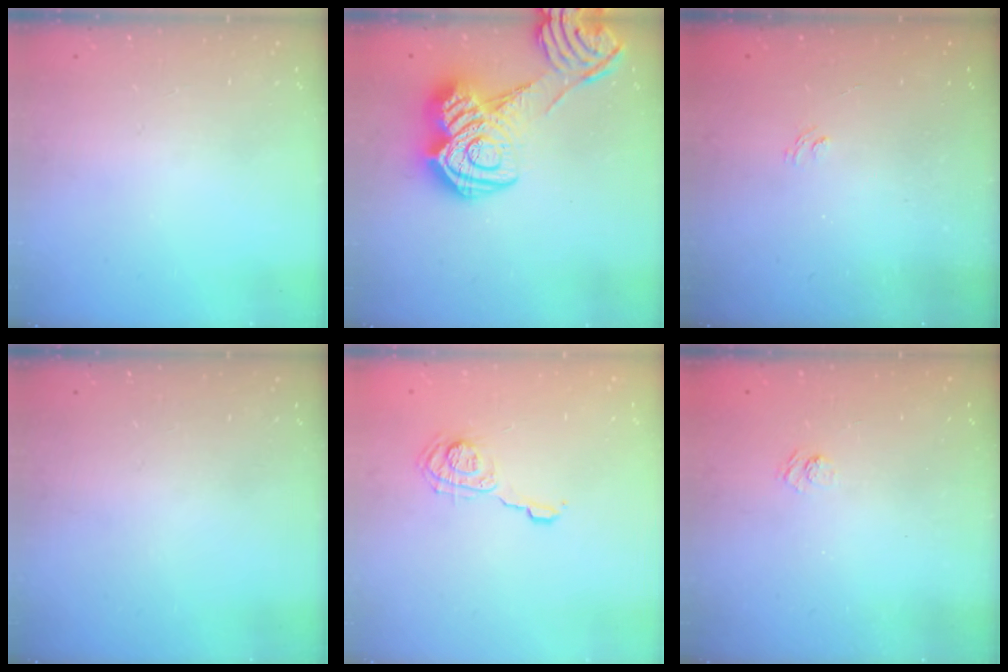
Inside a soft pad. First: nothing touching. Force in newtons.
{"total": 20.2, "press": 20.1, "slide": 1.2}
{"total": 1.4, "press": 0.7, "slide": 1.1}
{"total": 0.0}
{"total": 6.8, "press": 6.8, "slide": 0.6}
{"total": 2.3, "press": 1.8, "slide": 1.3}